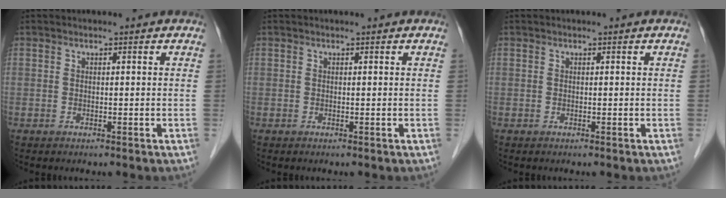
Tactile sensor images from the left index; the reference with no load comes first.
{"total": 0.0}
{"total": 0.0}